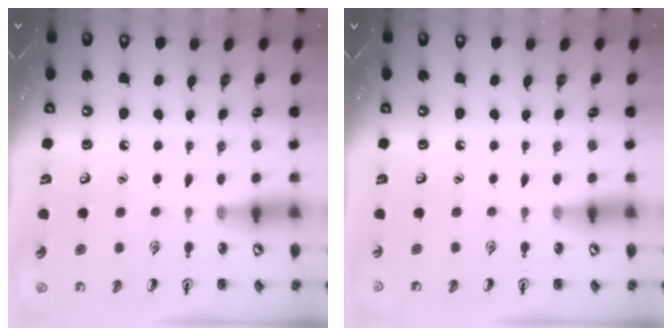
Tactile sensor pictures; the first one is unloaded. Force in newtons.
{"total": 0.0}